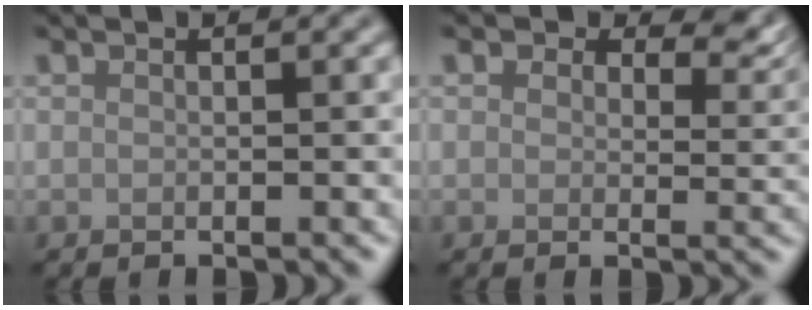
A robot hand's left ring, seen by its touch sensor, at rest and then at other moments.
{"total": 5.5, "force": [3.1, 3.2, 3.2], "torque": [-0.043, -0.004, 0.037]}